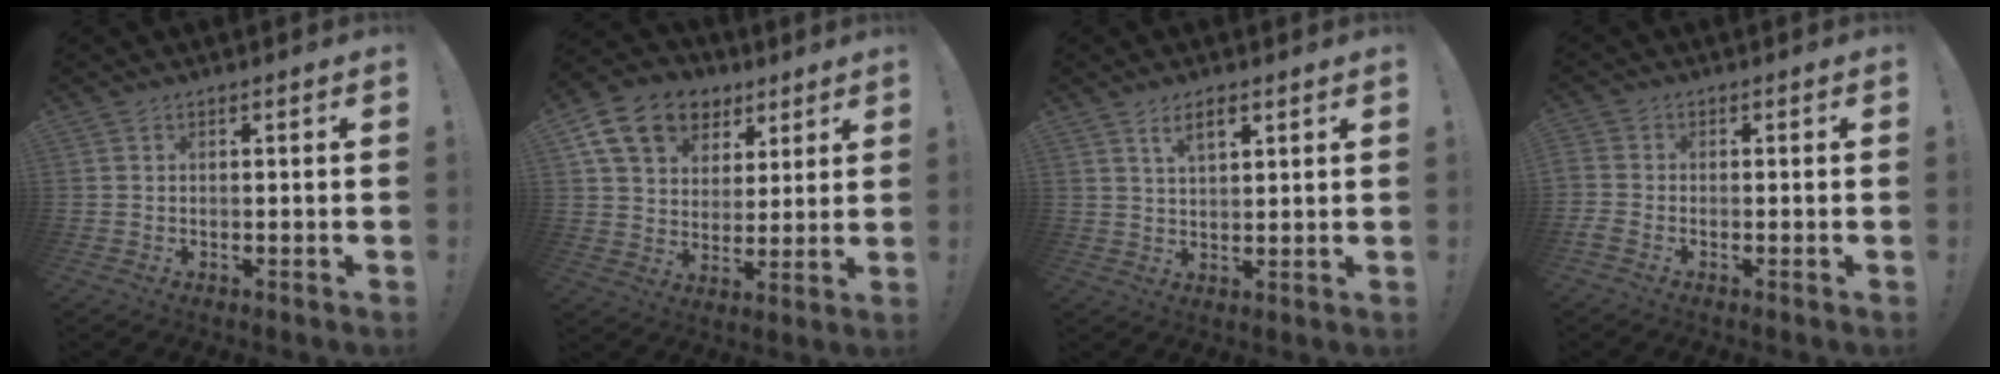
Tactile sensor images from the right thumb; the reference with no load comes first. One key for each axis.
{"total": 16.1, "fx": 8.3, "fy": 11.5, "fz": 7.6, "tx": -0.115, "ty": -0.036, "tz": 0.159}
{"total": 5.0, "fx": 2.8, "fy": 2.1, "fz": 3.6, "tx": -0.058, "ty": -0.008, "tz": 0.047}
{"total": 2.3, "fx": -1.1, "fy": 1.4, "fz": 1.4, "tx": -0.039, "ty": -0.003, "tz": -0.022}